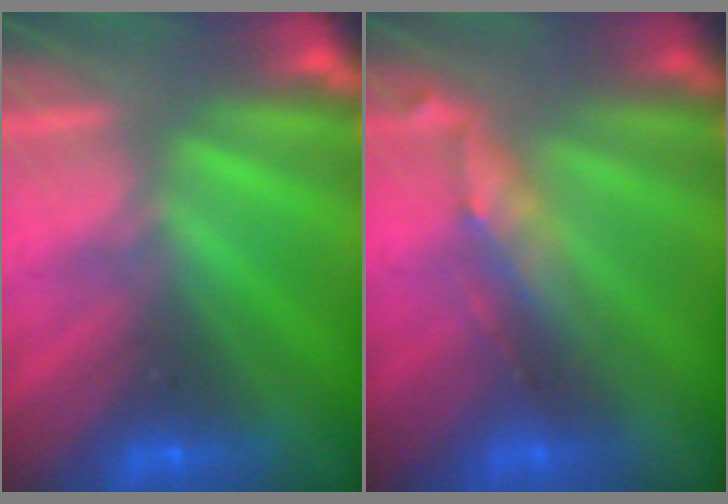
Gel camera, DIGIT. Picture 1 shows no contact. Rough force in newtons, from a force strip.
{"total": 2.7}